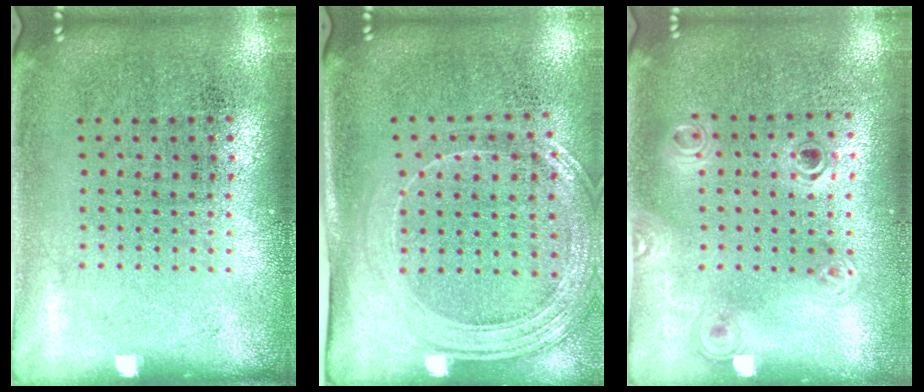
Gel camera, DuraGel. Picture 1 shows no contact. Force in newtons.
{"total": 1.9, "press": 1.7, "slide": 0.9}
{"total": 1.1, "press": 1.0, "slide": 0.4}